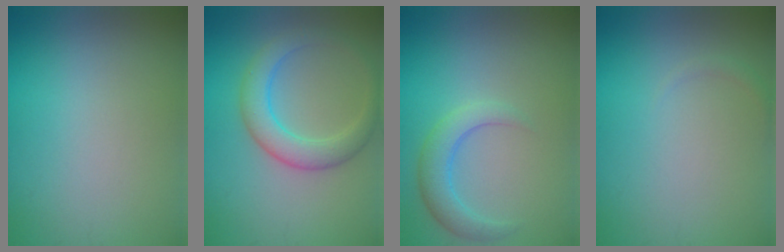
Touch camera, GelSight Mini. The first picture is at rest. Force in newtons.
{"total": 4.3, "press": 4.3, "slide": 0.3}
{"total": 3.0, "press": 3.0, "slide": 0.2}
{"total": 0.6, "press": 0.6, "slide": 0.0}